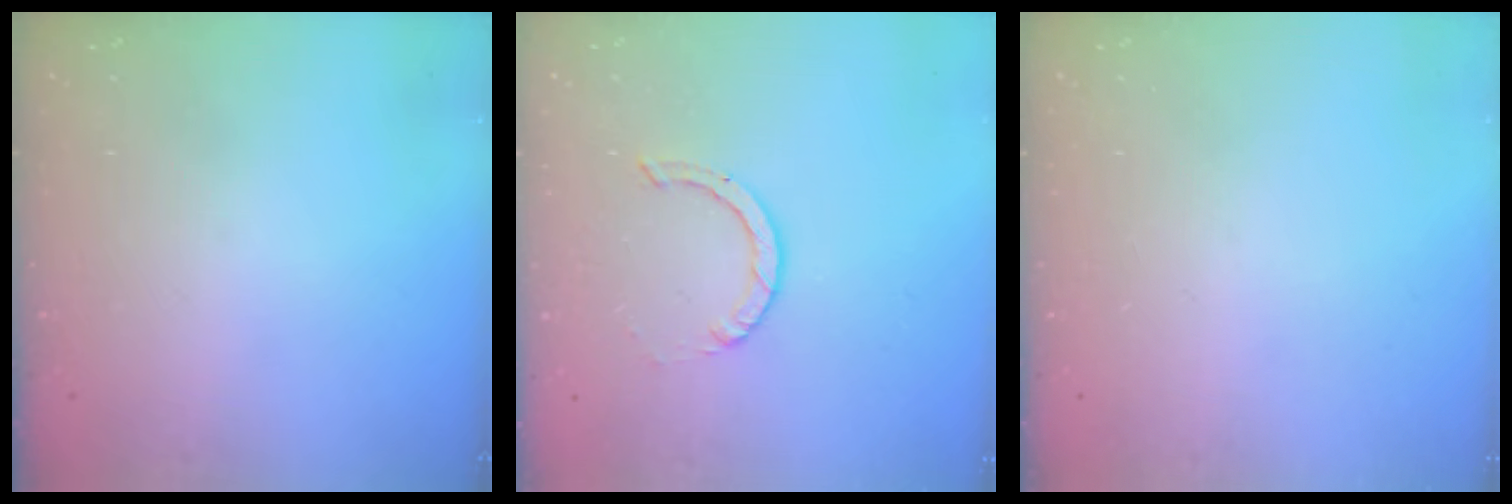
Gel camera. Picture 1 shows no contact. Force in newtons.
{"total": 2.0, "press": 2.0, "slide": 0.2}
{"total": 0.0}